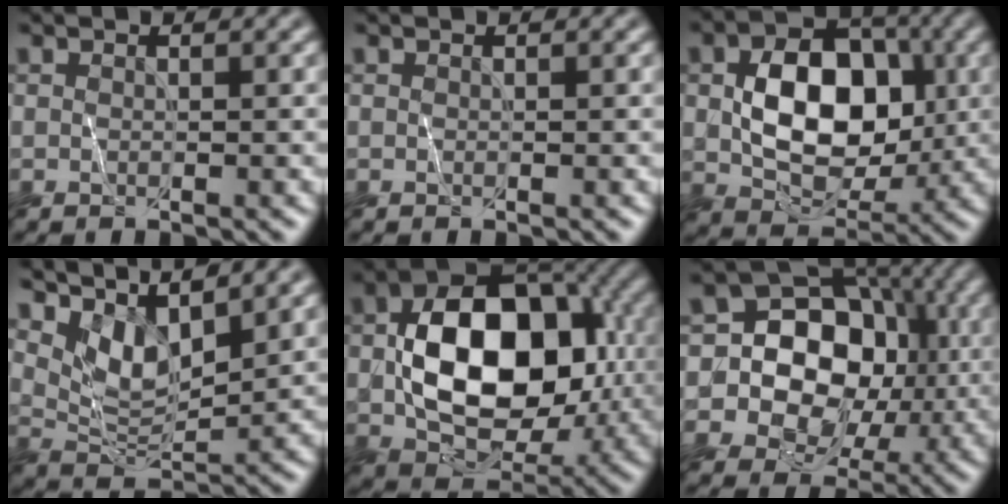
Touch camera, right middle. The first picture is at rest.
{"total": 0.0}
{"total": 8.1, "force": [0.2, 5.6, 5.8], "torque": [-0.097, 0.003, 0.001]}
{"total": 4.6, "force": [3.8, 1.0, 2.4], "torque": [-0.051, -0.008, 0.071]}
{"total": 11.7, "force": [-0.3, 7.9, 8.6], "torque": [-0.121, 0.015, -0.007]}
{"total": 12.4, "force": [-0.5, 10.5, 6.4], "torque": [-0.100, 0.019, -0.044]}